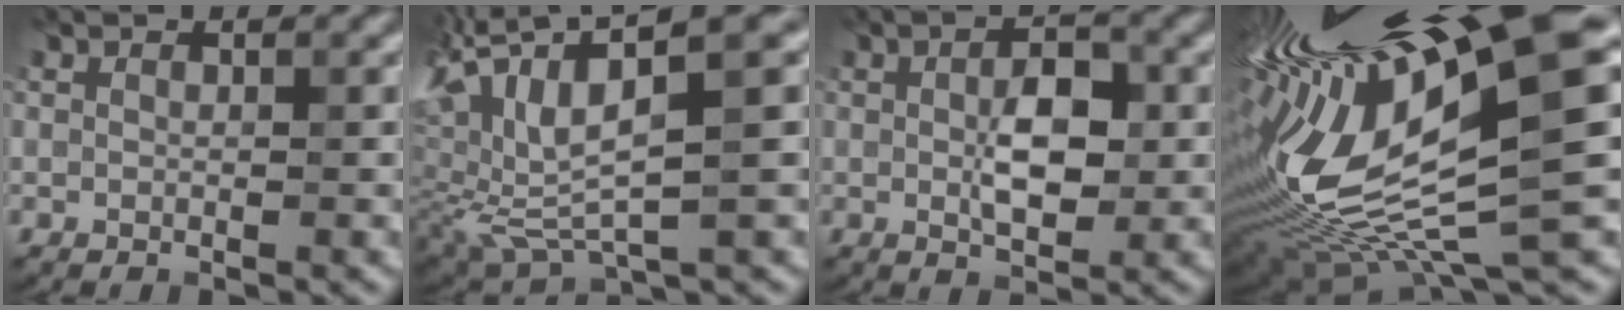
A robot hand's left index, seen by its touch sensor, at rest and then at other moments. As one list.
[{"total": 8.7, "force": [1.8, 2.7, 8.1], "torque": [-0.171, 0.004, 0.030]}, {"total": 3.2, "force": [-0.3, 1.8, 2.7], "torque": [-0.052, -0.002, -0.006]}, {"total": 17.0, "force": [3.0, 4.5, 16.1], "torque": [-0.286, -0.038, 0.065]}]